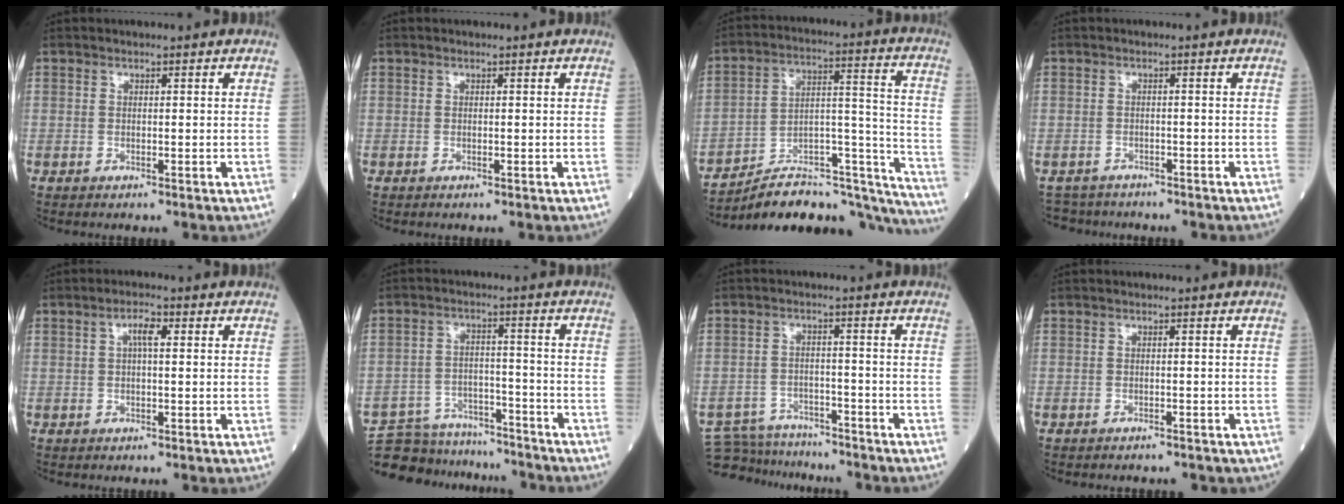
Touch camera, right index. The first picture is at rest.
{"total": 0.0}
{"total": 23.9, "force": [-22.3, 5.1, 7.0], "torque": [-0.051, 0.058, -0.319]}
{"total": 4.1, "force": [-3.6, 1.9, -0.8], "torque": [0.011, -0.002, -0.065]}
{"total": 2.7, "force": [0.7, 0.7, 2.5], "torque": [-0.048, 0.007, 0.012]}
{"total": 14.7, "force": [-13.9, 4.3, 2.1], "torque": [-0.045, 0.024, -0.205]}
{"total": 9.5, "force": [-9.0, 2.8, 0.4], "torque": [-0.009, 0.015, -0.138]}
{"total": 3.4, "force": [-2.9, 1.4, 0.9], "torque": [-0.017, -0.001, -0.030]}